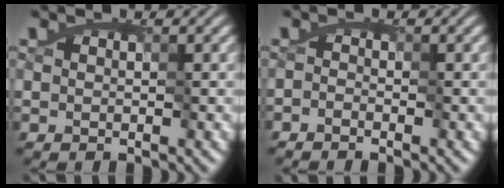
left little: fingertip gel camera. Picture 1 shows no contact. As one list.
[{"total": 1.2, "force": [-1.1, 0.2, 0.3], "torque": [0.000, -0.003, -0.018]}]